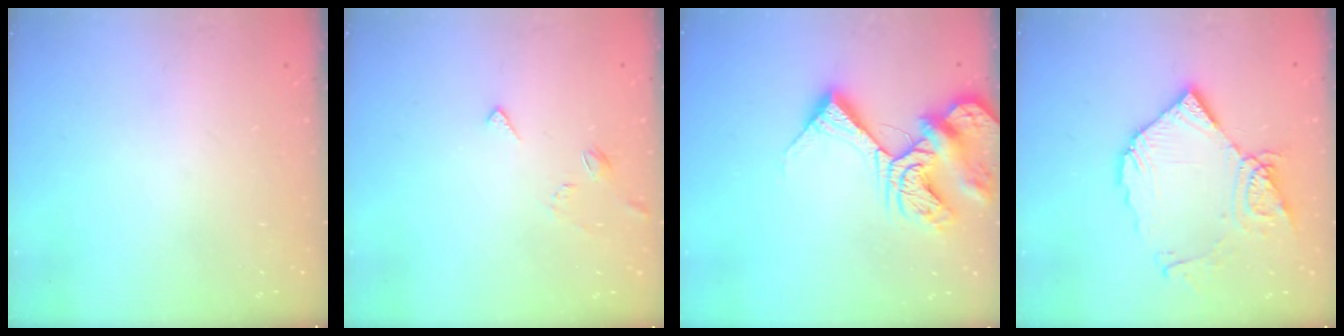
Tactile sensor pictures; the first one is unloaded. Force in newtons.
{"total": 3.7, "press": 3.7, "slide": 0.7}
{"total": 13.4, "press": 13.4, "slide": 1.5}
{"total": 15.0, "press": 14.9, "slide": 1.9}